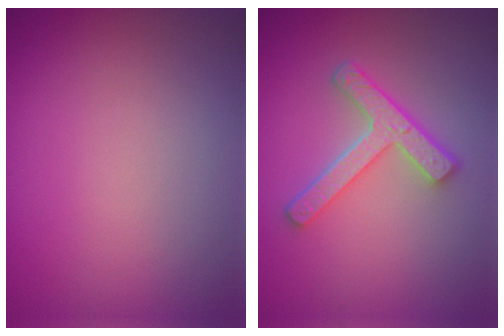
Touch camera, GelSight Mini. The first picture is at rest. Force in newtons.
{"total": 4.3, "press": 3.3, "slide": 2.7}